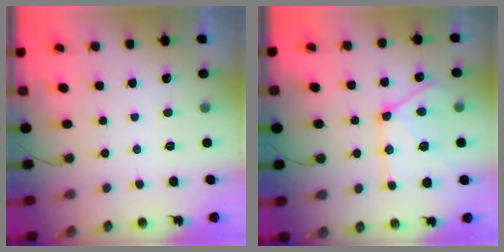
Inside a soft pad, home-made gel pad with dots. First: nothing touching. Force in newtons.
{"total": 17.5, "press": 17.4, "slide": 1.7}